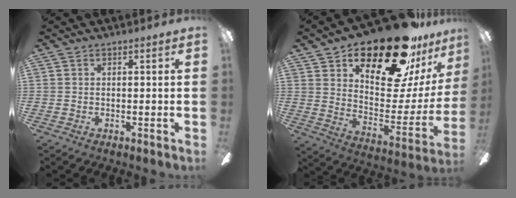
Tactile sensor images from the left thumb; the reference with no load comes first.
{"total": 25.6, "force": [20.0, 8.7, 13.4], "torque": [-0.183, -0.136, 0.331]}